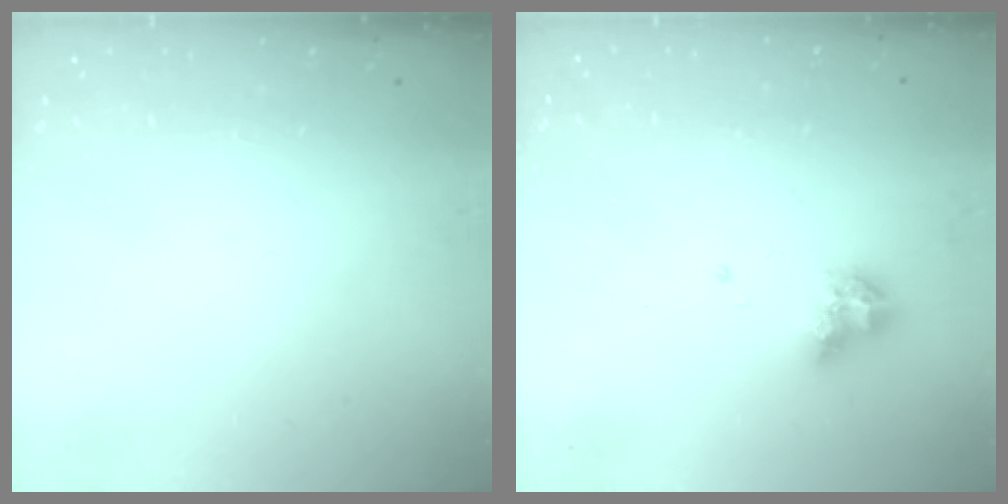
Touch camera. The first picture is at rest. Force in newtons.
{"total": 8.5, "press": 8.4, "slide": 0.9}